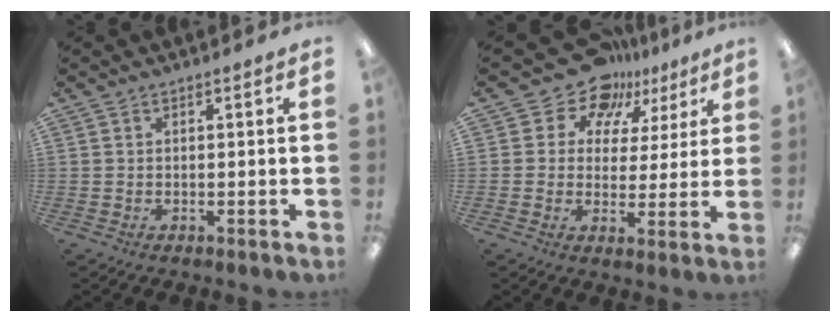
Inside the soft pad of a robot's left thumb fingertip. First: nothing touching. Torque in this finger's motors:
{"motor_torque": [0.05, 0.11, -0.14, -0.13, -0.02]}